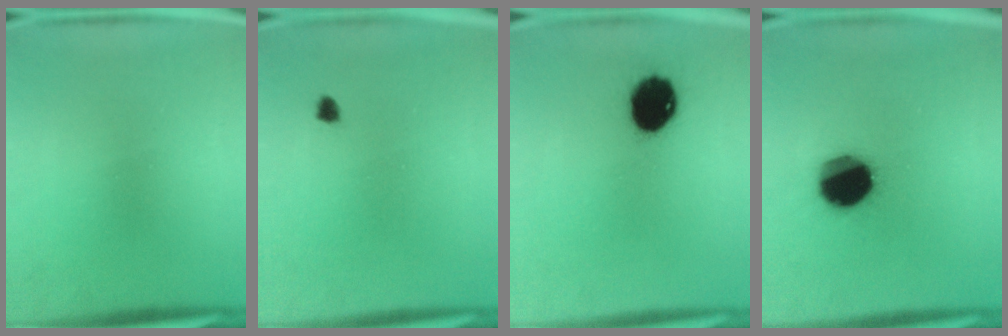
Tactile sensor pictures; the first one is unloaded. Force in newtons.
{"total": 1.0}
{"total": 12.3}
{"total": 16.6}